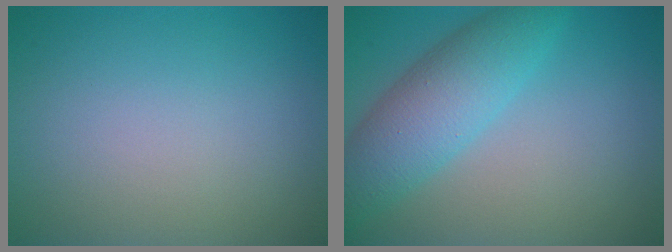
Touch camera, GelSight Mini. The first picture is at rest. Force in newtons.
{"total": 5.8, "press": 5.8, "slide": 0.1}